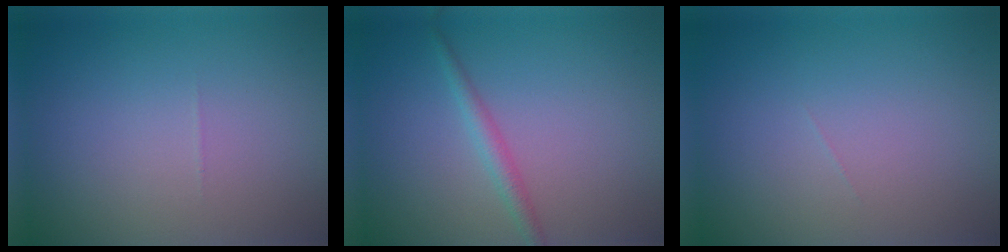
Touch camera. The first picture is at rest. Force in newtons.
{"total": 1.7, "press": 1.7, "slide": 0.0}
{"total": 0.0}